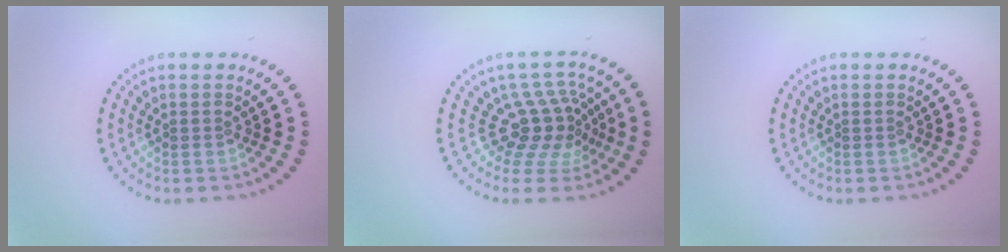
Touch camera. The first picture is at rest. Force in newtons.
{"total": 3.9, "press": 2.8, "slide": 2.8}
{"total": 0.0}